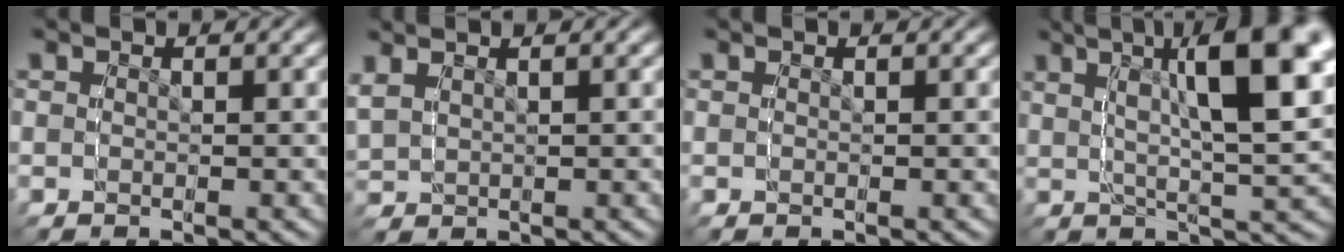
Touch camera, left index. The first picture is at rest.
{"total": 0.9, "force": [0.9, 0.2, 0.3], "torque": [-0.018, 0.012, 0.018]}
{"total": 0.0}
{"total": 6.5, "force": [3.5, -0.7, 5.4], "torque": [-0.084, 0.047, 0.045]}